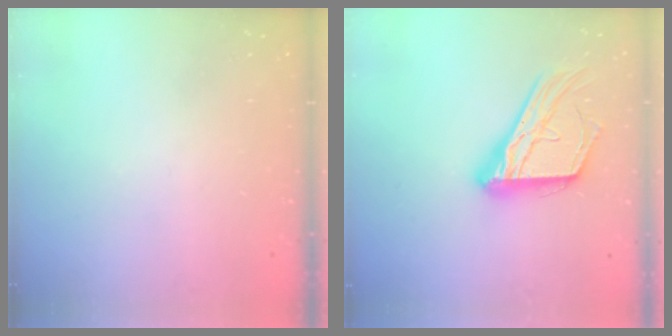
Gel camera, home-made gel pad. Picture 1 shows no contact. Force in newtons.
{"total": 17.9, "press": 17.8, "slide": 1.5}